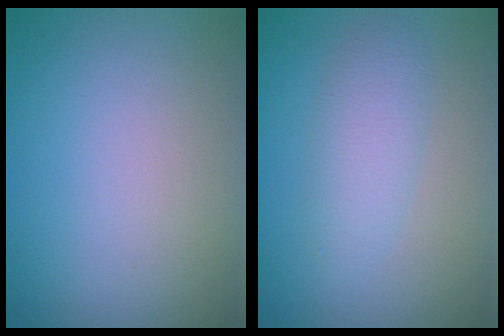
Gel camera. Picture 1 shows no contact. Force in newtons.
{"total": 2.6, "press": 2.6, "slide": 0.2}